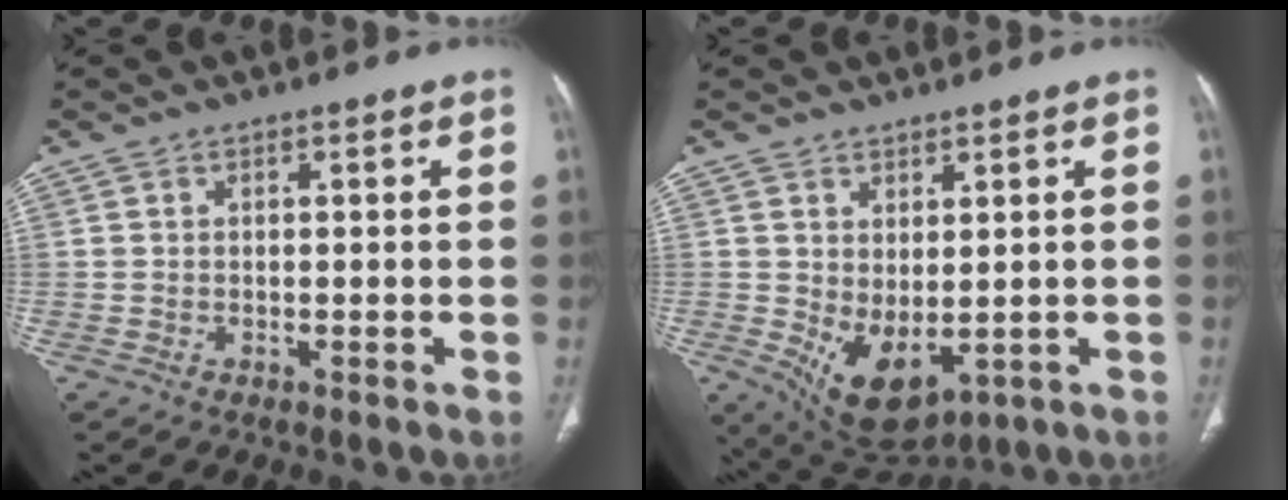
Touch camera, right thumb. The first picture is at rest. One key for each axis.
{"total": 8.7, "fx": -0.7, "fy": 4.9, "fz": 7.2, "tx": -0.110, "ty": -0.011, "tz": 0.017}